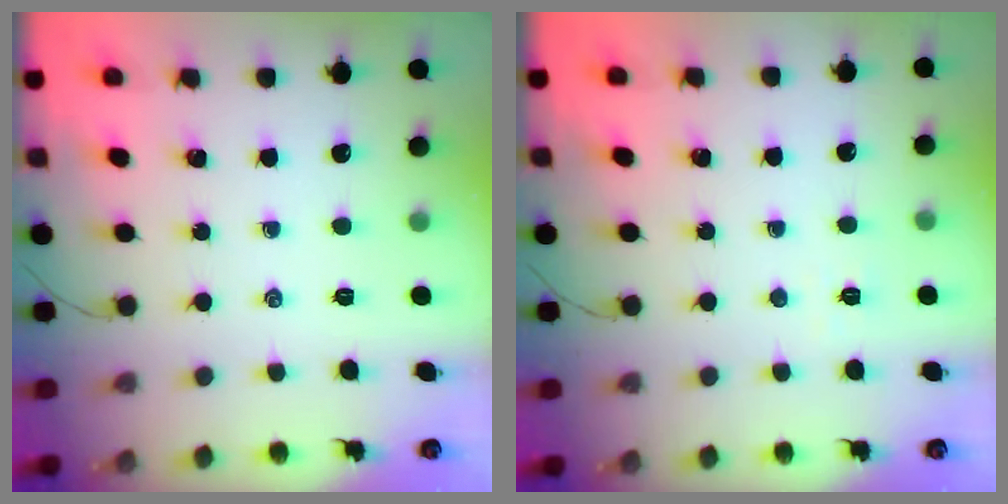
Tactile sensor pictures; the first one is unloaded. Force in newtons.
{"total": 2.4, "press": 2.3, "slide": 0.5}